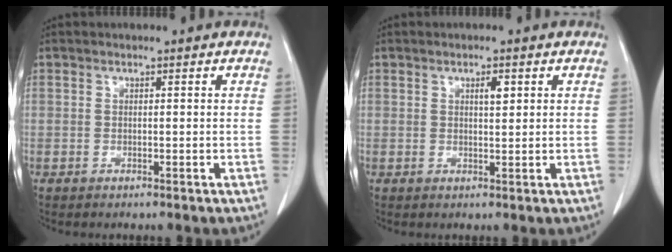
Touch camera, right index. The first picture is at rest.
{"total": 1.8, "force": [0.8, 0.5, 1.5], "torque": [-0.026, -0.002, 0.012]}